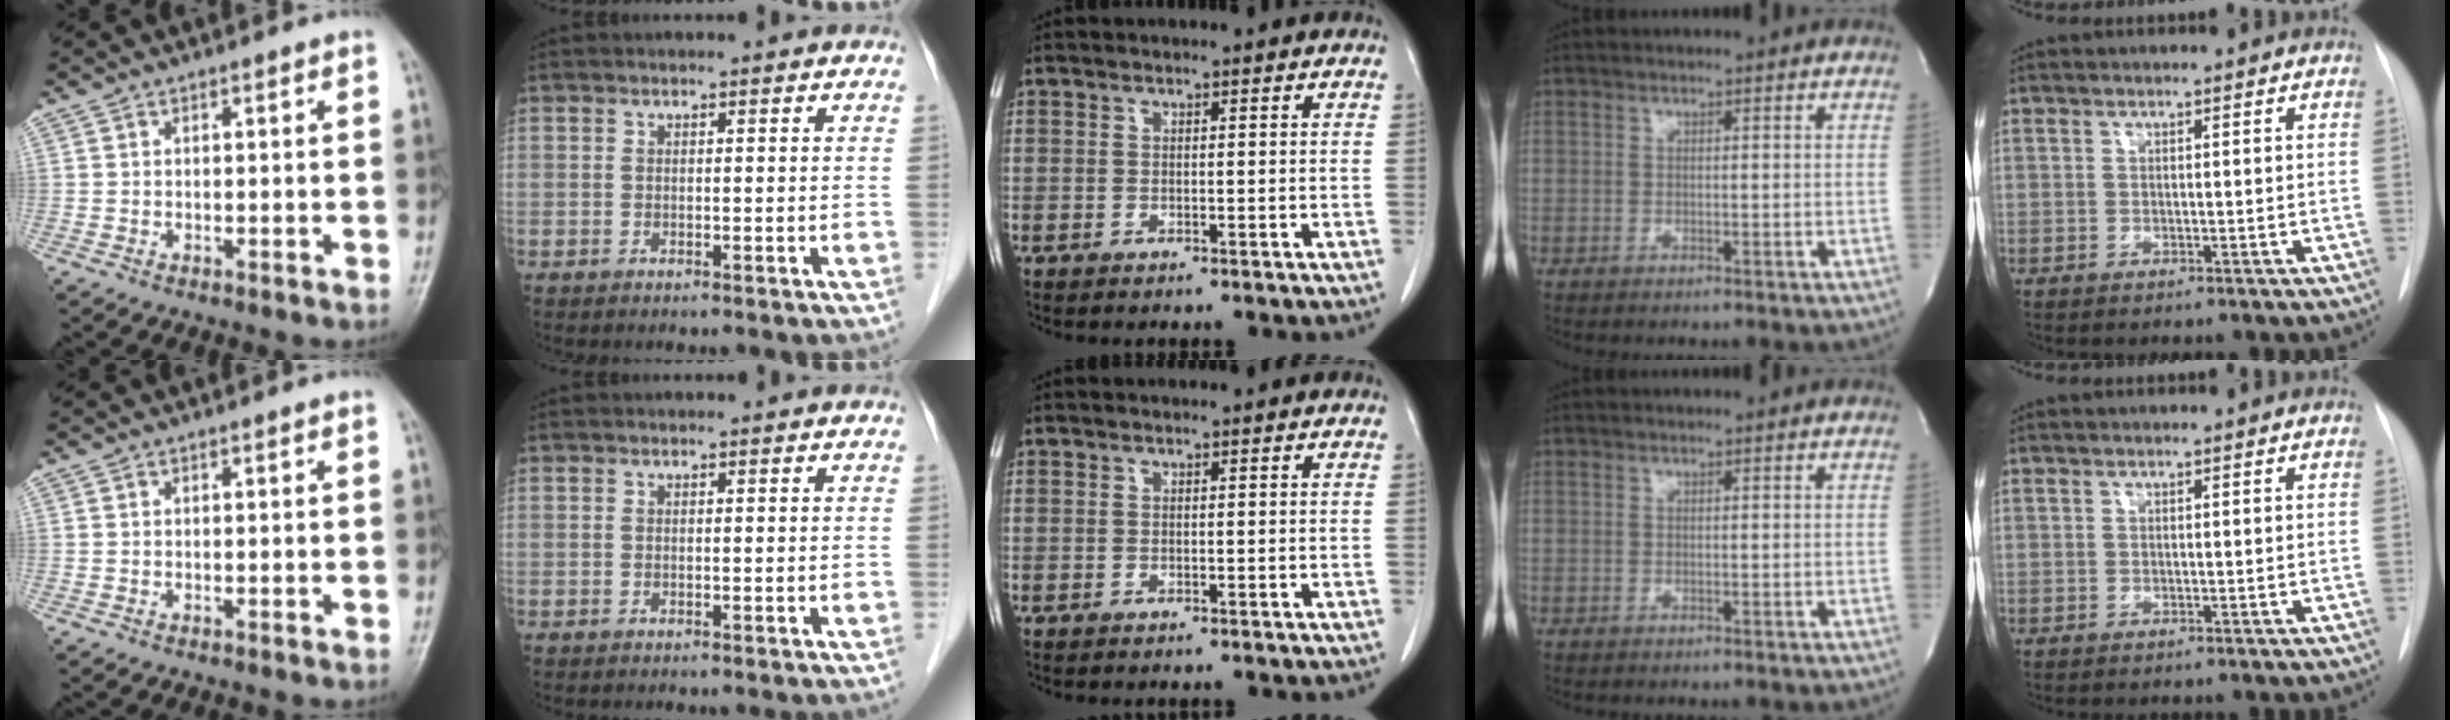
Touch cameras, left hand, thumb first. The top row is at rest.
{}